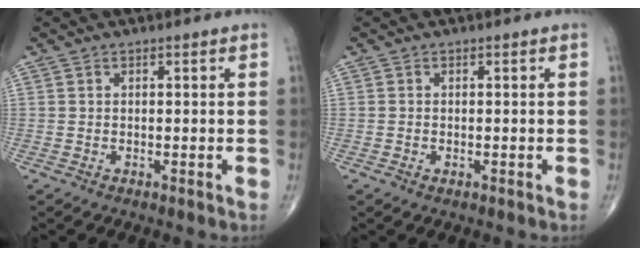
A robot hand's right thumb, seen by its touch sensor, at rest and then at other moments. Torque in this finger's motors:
{"motor_torque": [-0.29, 0.12, -0.19, 0.00, -0.04]}